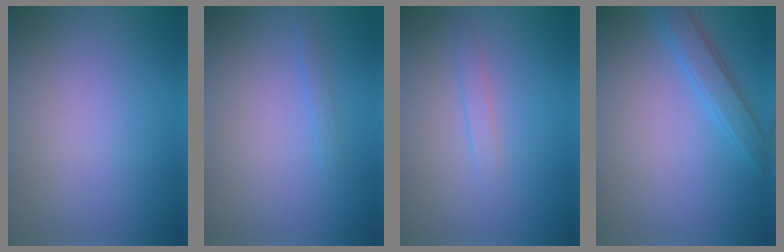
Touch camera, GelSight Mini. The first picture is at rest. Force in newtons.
{"total": 0.7, "press": 0.7, "slide": 0.1}
{"total": 1.1, "press": 1.1, "slide": 0.0}
{"total": 2.8, "press": 2.8, "slide": 0.1}